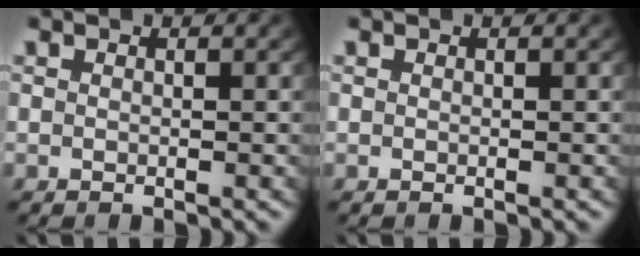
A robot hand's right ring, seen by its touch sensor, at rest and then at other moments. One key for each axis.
{"total": 0.0}